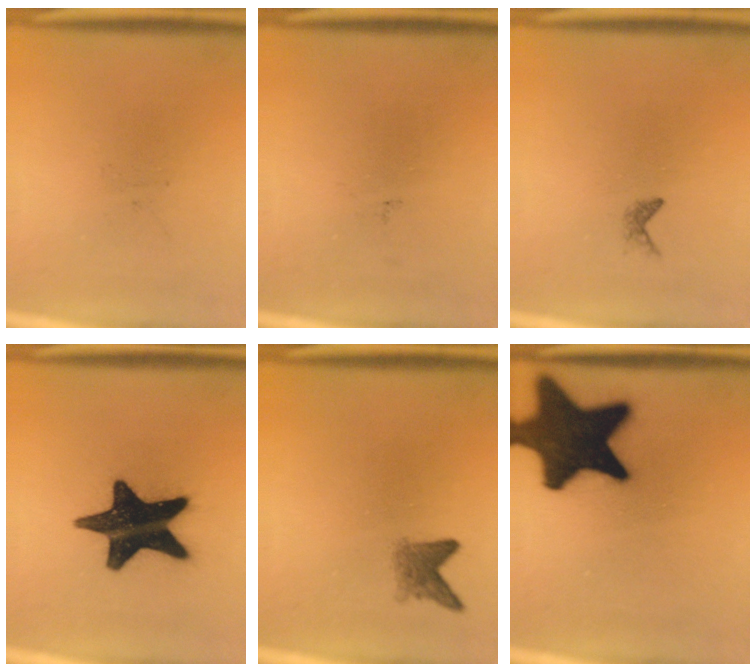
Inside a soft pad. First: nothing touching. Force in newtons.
{"total": 0.0}
{"total": 0.6}
{"total": 19.1}
{"total": 2.6}
{"total": 19.8}